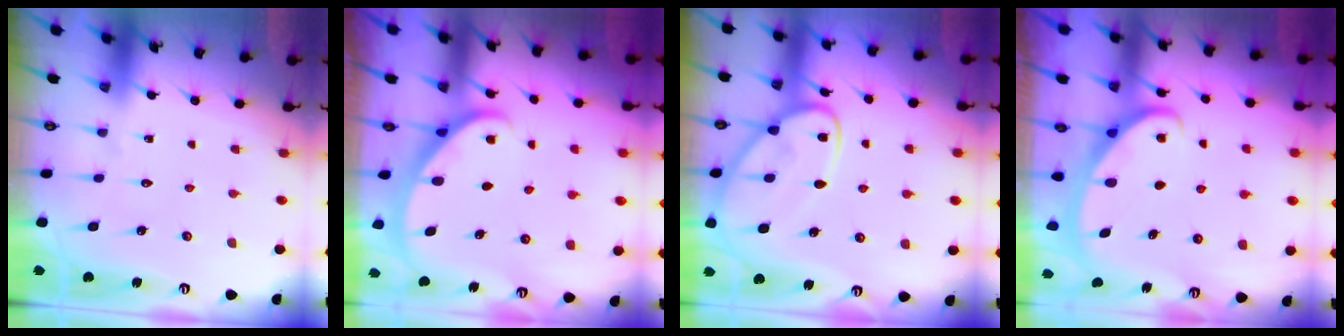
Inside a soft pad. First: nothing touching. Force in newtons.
{"total": 1.9, "press": 1.9, "slide": 0.1}
{"total": 11.9, "press": 11.8, "slide": 1.2}
{"total": 2.8, "press": 2.8, "slide": 0.4}